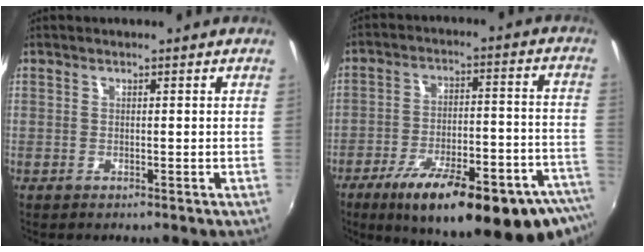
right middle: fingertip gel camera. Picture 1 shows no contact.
{"total": 28.4, "force": [-19.9, 6.7, 19.1], "torque": [-0.271, -0.038, -0.269]}